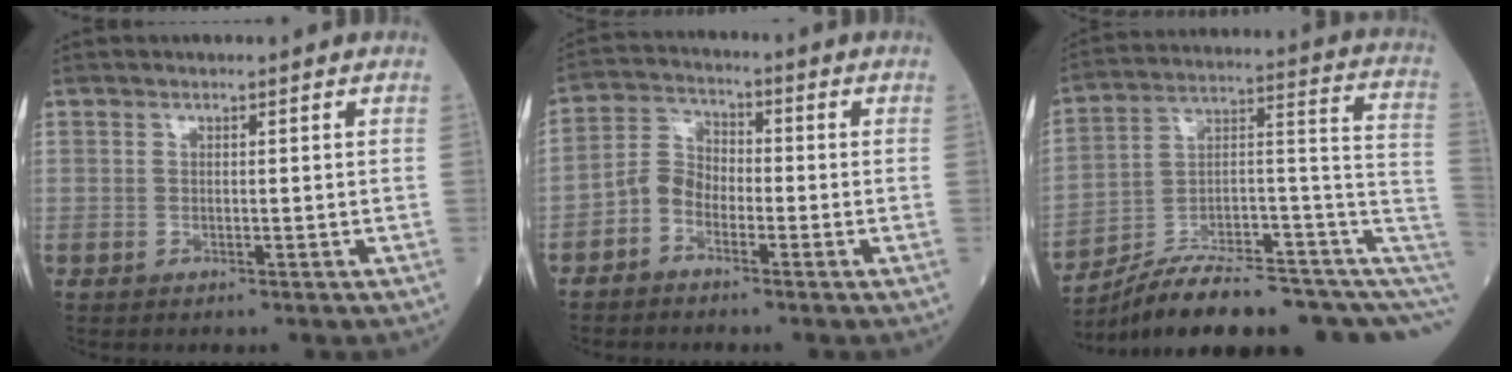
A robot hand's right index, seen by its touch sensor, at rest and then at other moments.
{"total": 4.4, "force": [-2.4, 3.1, 2.1], "torque": [-0.036, 0.017, -0.055]}
{"total": 21.9, "force": [-14.8, 5.2, 15.3], "torque": [-0.163, 0.063, -0.223]}